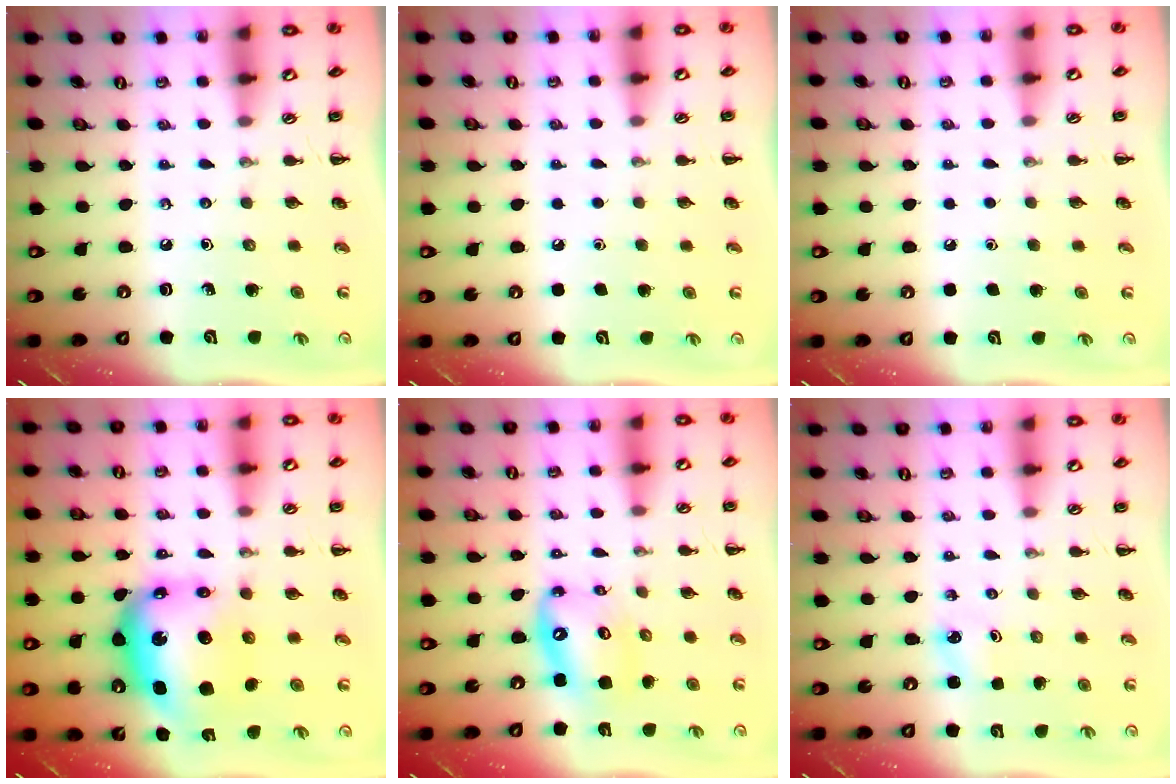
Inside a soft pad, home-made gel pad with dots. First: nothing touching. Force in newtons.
{"total": 1.6, "press": 1.6, "slide": 0.1}
{"total": 1.8, "press": 1.7, "slide": 0.1}
{"total": 10.2, "press": 9.7, "slide": 3.0}
{"total": 12.3, "press": 11.9, "slide": 3.2}
{"total": 2.5, "press": 2.4, "slide": 0.8}